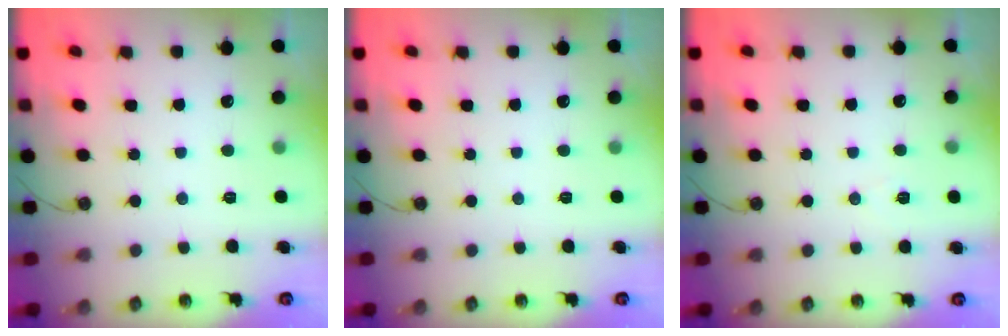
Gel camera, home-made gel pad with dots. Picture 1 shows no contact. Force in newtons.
{"total": 0.0}
{"total": 5.6, "press": 3.4, "slide": 4.4}